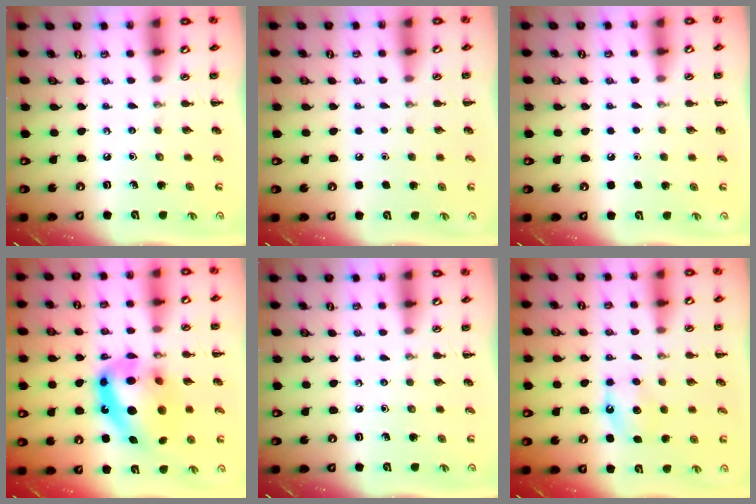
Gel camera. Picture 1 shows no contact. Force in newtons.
{"total": 1.6, "press": 1.6, "slide": 0.1}
{"total": 1.7, "press": 1.7, "slide": 0.1}
{"total": 20.0, "press": 19.5, "slide": 4.5}
{"total": 0.0}
{"total": 7.9, "press": 7.8, "slide": 1.5}